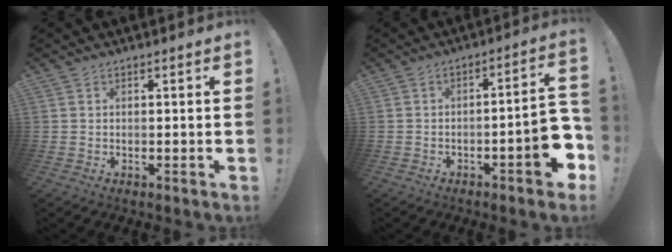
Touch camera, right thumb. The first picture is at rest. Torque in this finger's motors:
{"motor_torque": [0.76, 1.84, 2.26, -0.52, 0.67]}